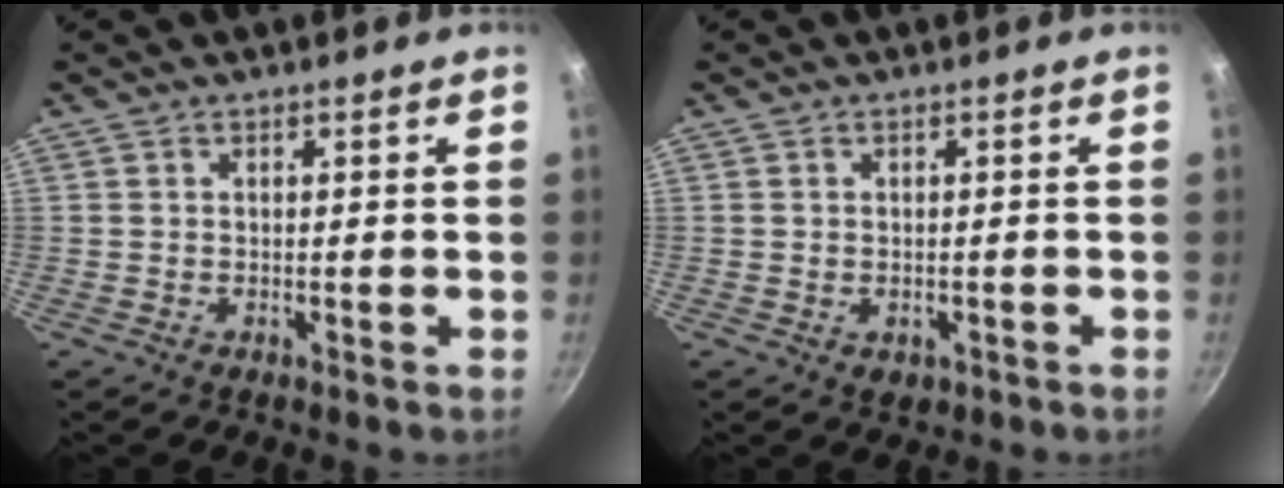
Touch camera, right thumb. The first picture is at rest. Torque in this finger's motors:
{"motor_torque": [-0.19, 0.00, -0.38, -0.02, -0.03]}